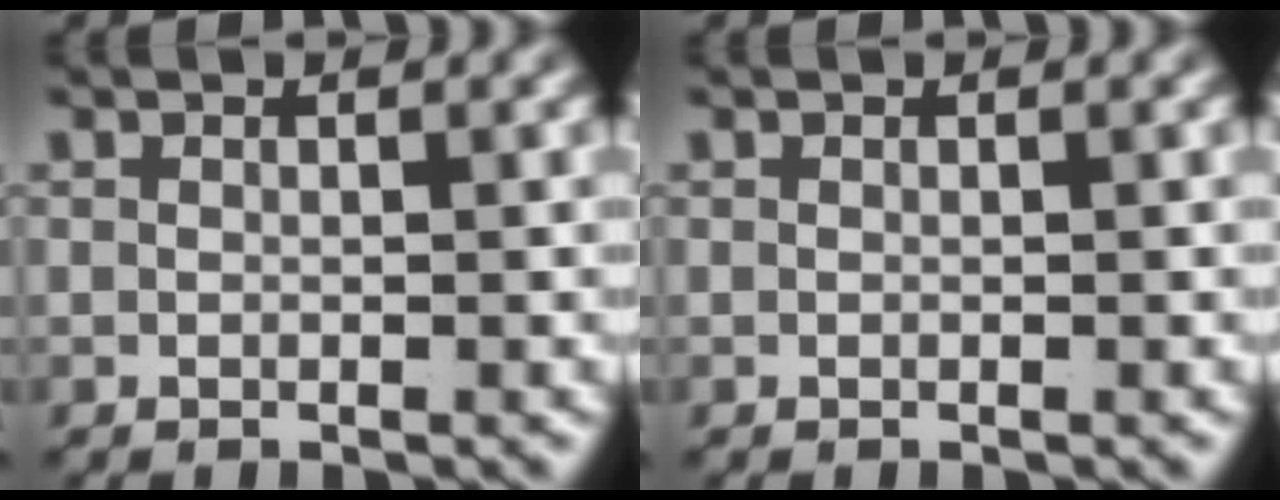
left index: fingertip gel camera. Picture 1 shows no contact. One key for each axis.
{"total": 0.0}